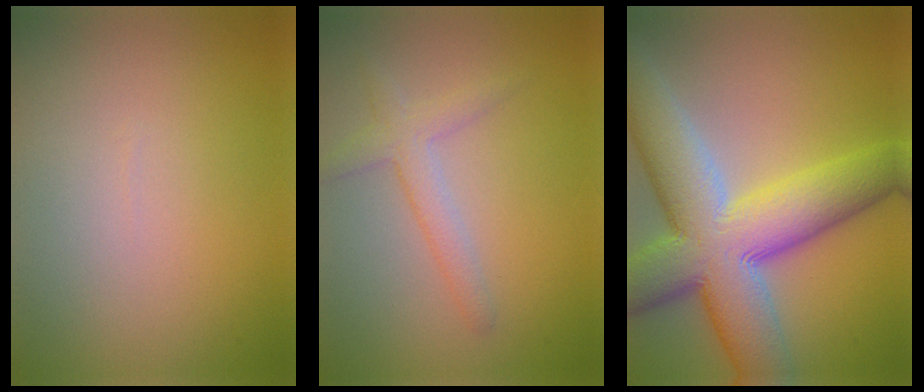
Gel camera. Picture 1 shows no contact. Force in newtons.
{"total": 2.5, "press": 2.5, "slide": 0.1}
{"total": 13.2, "press": 13.2, "slide": 0.9}